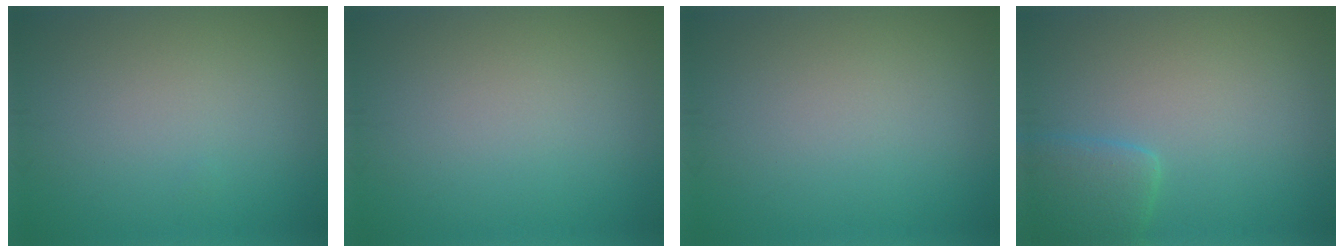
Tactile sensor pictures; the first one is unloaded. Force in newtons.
{"total": 0.0}
{"total": 0.0}
{"total": 2.6, "press": 2.6, "slide": 0.2}